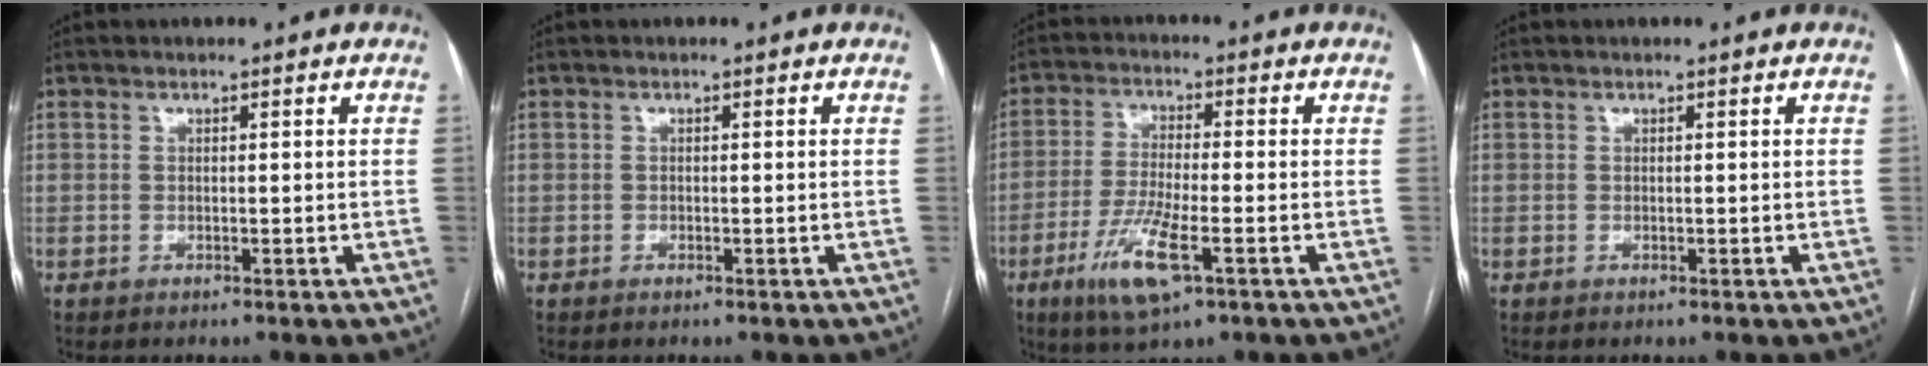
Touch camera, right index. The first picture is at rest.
{"total": 0.0}
{"total": 9.4, "force": [-4.3, 1.5, 8.2], "torque": [-0.168, -0.019, -0.076]}
{"total": 0.0}